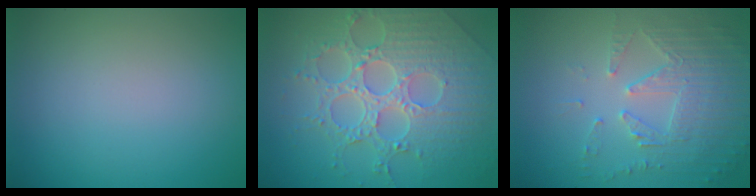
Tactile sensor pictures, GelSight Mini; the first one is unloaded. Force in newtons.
{"total": 8.0, "press": 5.9, "slide": 5.4}
{"total": 5.5, "press": 3.7, "slide": 4.0}